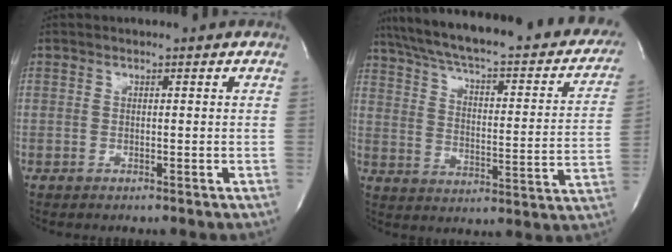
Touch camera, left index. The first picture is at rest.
{"total": 32.1, "force": [25.4, 7.1, 18.3], "torque": [-0.280, -0.015, 0.320]}